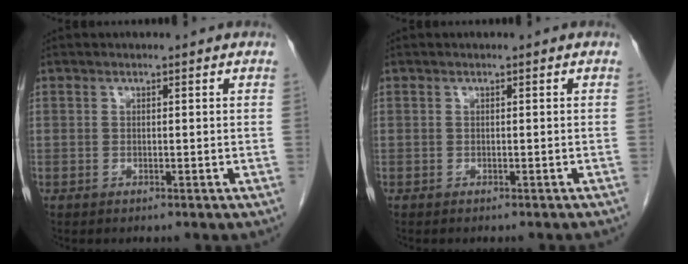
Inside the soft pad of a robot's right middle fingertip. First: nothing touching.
{"total": 2.8, "force": [-2.5, 0.5, 1.1], "torque": [-0.016, -0.003, -0.029]}